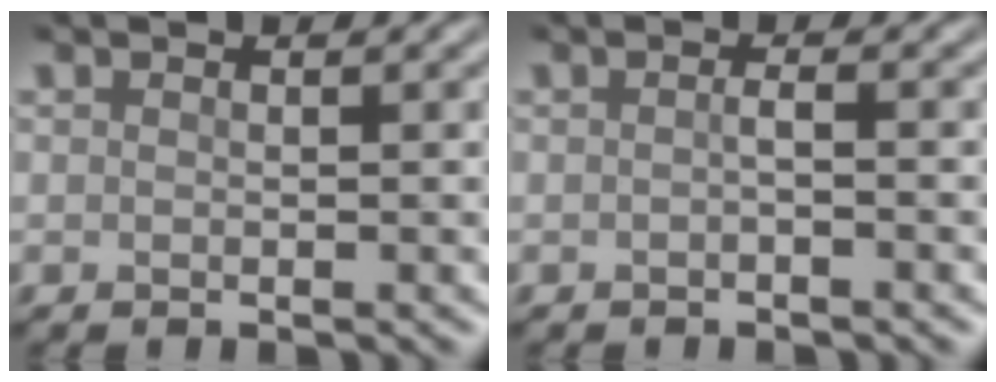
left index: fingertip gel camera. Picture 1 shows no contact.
{"total": 0.8, "force": [-0.3, 0.1, 0.7], "torque": [-0.014, 0.001, -0.005]}